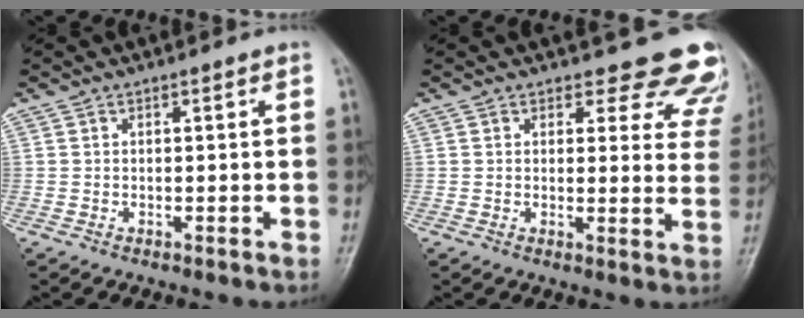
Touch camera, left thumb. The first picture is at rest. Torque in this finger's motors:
{"motor_torque": [0.26, 0.26, -0.09, -0.33, 0.04]}